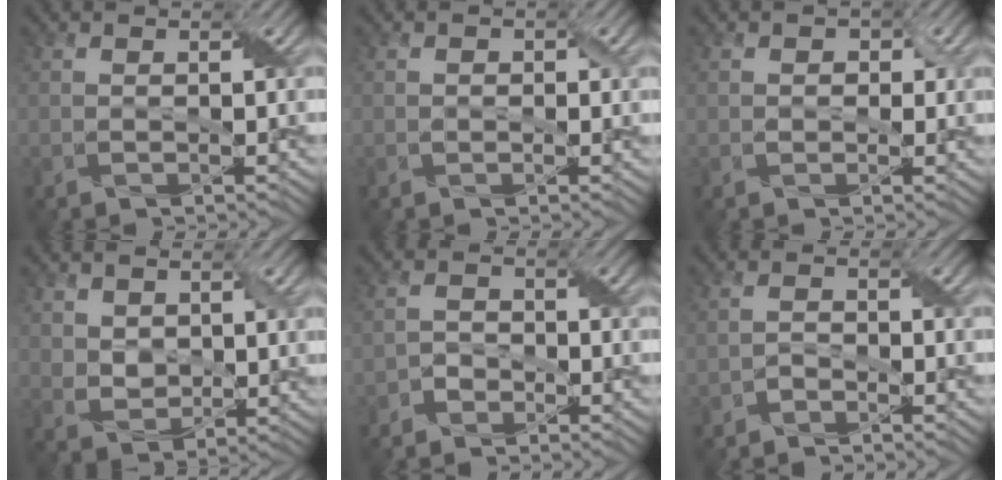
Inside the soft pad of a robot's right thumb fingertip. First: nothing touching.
{"total": 1.2, "force": [-0.1, 1.0, 0.6], "torque": [-0.012, -0.003, -0.003]}
{"total": 1.8, "force": [0.2, 1.6, 0.9], "torque": [-0.014, -0.001, -0.001]}
{"total": 3.9, "force": [2.0, 2.8, 1.9], "torque": [-0.056, -0.008, 0.037]}
{"total": 2.0, "force": [-1.4, 1.3, 0.5], "torque": [-0.010, 0.008, -0.033]}
{"total": 1.4, "force": [-1.1, 0.6, 0.5], "torque": [-0.013, 0.006, -0.025]}